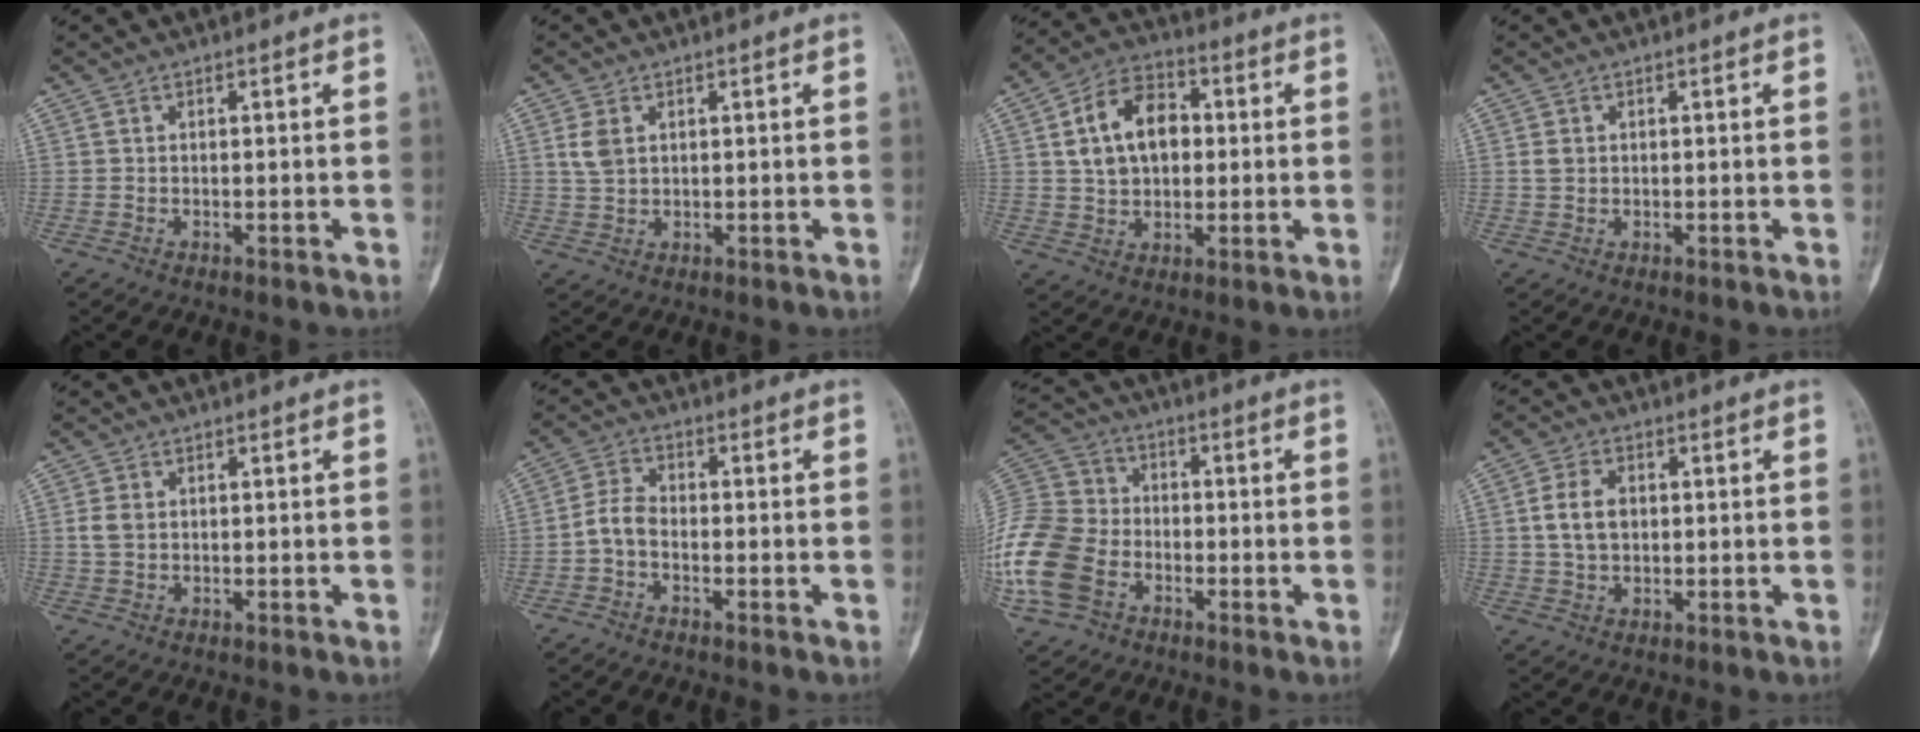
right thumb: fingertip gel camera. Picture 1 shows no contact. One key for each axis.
{"total": 3.5, "fx": 1.2, "fy": 2.3, "fz": 2.4, "tx": -0.050, "ty": 0.002, "tz": 0.029}
{"total": 12.9, "fx": 2.2, "fy": 8.7, "fz": 9.2, "tx": -0.131, "ty": 0.014, "tz": 0.033}
{"total": 1.6, "fx": 0.3, "fy": 1.3, "fz": 0.9, "tx": -0.016, "ty": 0.002, "tz": 0.010}
{"total": 2.6, "fx": 0.3, "fy": 1.9, "fz": 1.7, "tx": -0.038, "ty": 0.002, "tz": 0.009}
{"total": 4.4, "fx": -1.5, "fy": 2.7, "fz": 3.1, "tx": -0.062, "ty": 0.018, "tz": -0.039}
{"total": 19.4, "fx": -6.2, "fy": 14.4, "fz": 11.4, "tx": -0.265, "ty": 0.030, "tz": -0.121}
{"total": 6.4, "fx": 0.7, "fy": 4.4, "fz": 4.5, "tx": -0.077, "ty": 0.004, "tz": 0.013}